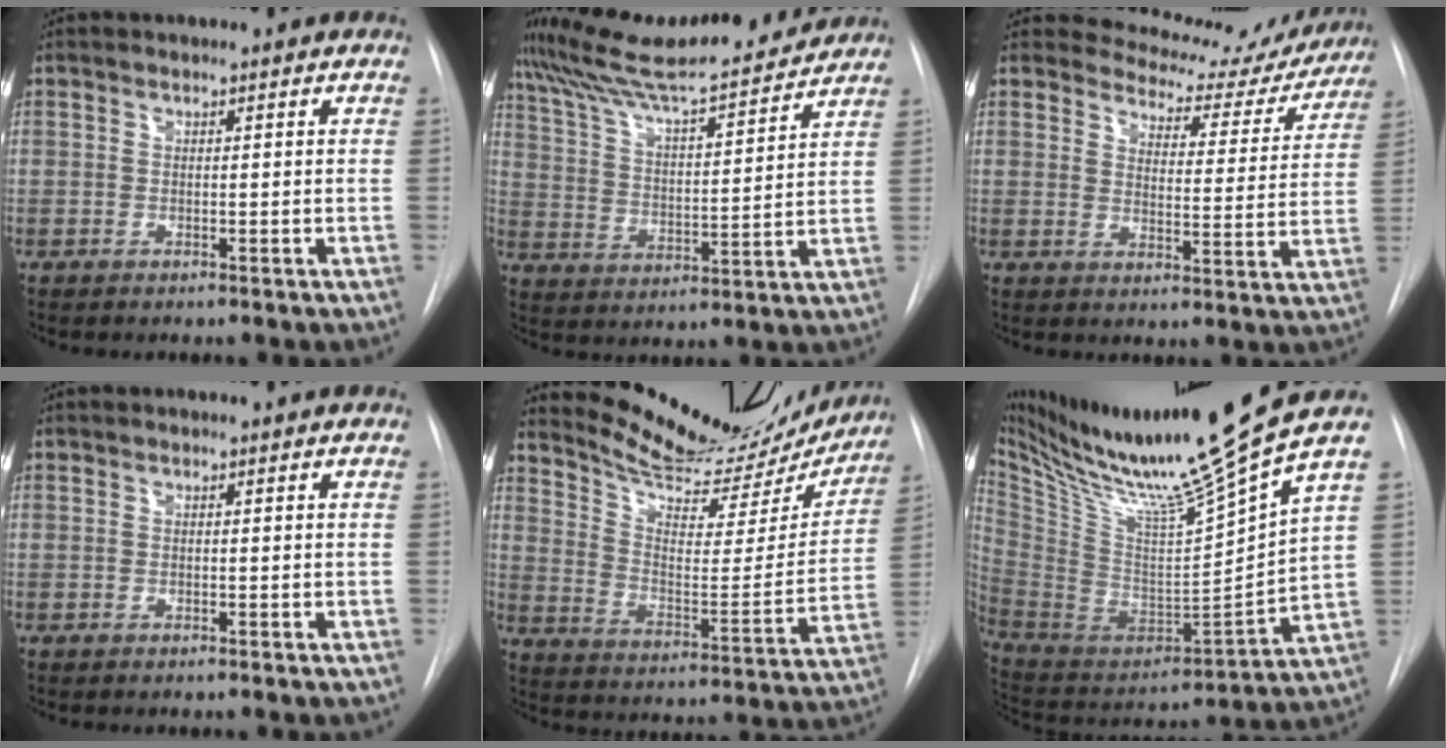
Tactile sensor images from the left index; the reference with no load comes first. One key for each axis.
{"total": 18.4, "fx": 16.9, "fy": 1.2, "fz": 7.2, "tx": -0.127, "ty": 0.005, "tz": 0.267}
{"total": 14.4, "fx": 13.3, "fy": 5.0, "fz": 2.6, "tx": -0.010, "ty": -0.024, "tz": 0.142}
{"total": 0.0}
{"total": 22.3, "fx": 20.9, "fy": 4.9, "fz": 6.2, "tx": -0.089, "ty": -0.049, "tz": 0.288}
{"total": 23.7, "fx": 18.3, "fy": -1.8, "fz": 14.8, "tx": -0.258, "ty": -0.040, "tz": 0.324}